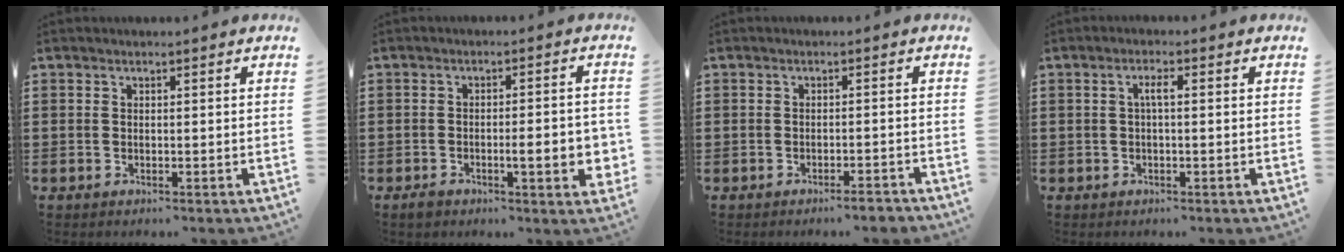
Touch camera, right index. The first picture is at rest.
{"total": 6.6, "force": [-1.5, 1.9, 6.2], "torque": [-0.073, -0.009, -0.027]}
{"total": 2.1, "force": [-2.0, 0.2, 0.5], "torque": [-0.013, 0.001, -0.039]}
{"total": 2.1, "force": [-0.1, 0.4, 2.1], "torque": [-0.039, 0.004, -0.005]}